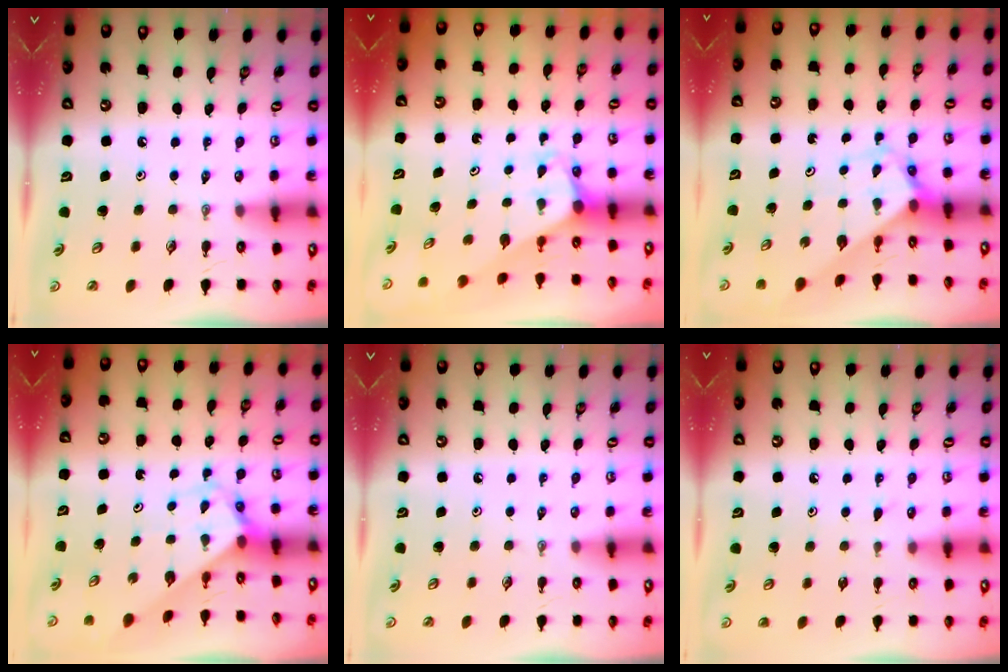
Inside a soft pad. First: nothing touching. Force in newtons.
{"total": 2.9, "press": 2.9, "slide": 0.1}
{"total": 2.9, "press": 2.9, "slide": 0.2}
{"total": 2.9, "press": 2.9, "slide": 0.2}
{"total": 0.0}
{"total": 5.4, "press": 5.4, "slide": 0.5}